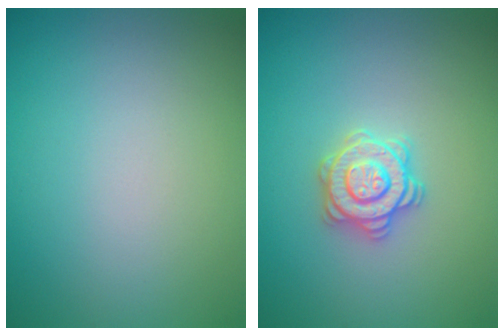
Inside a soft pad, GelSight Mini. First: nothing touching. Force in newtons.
{"total": 2.9, "press": 2.8, "slide": 0.6}